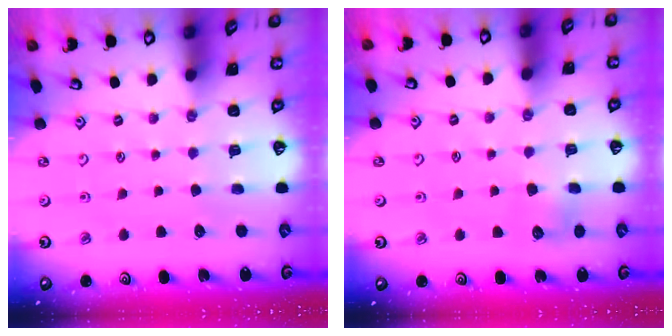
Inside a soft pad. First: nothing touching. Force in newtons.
{"total": 4.8, "press": 4.8, "slide": 0.6}